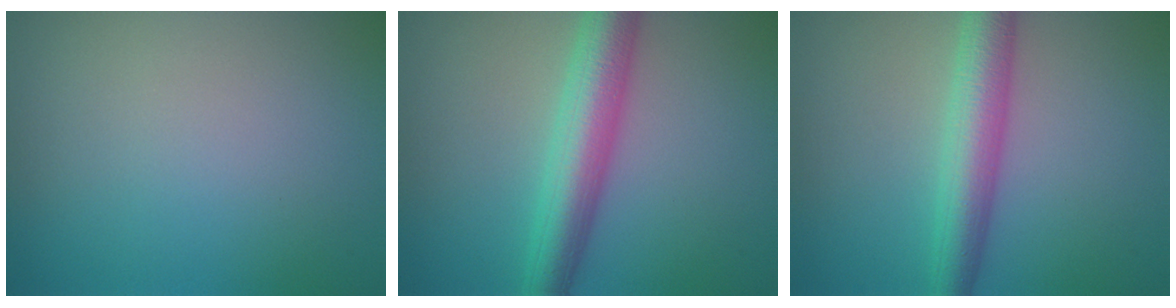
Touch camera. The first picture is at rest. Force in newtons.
{"total": 6.0, "press": 6.0, "slide": 0.3}
{"total": 5.0, "press": 5.0, "slide": 0.1}